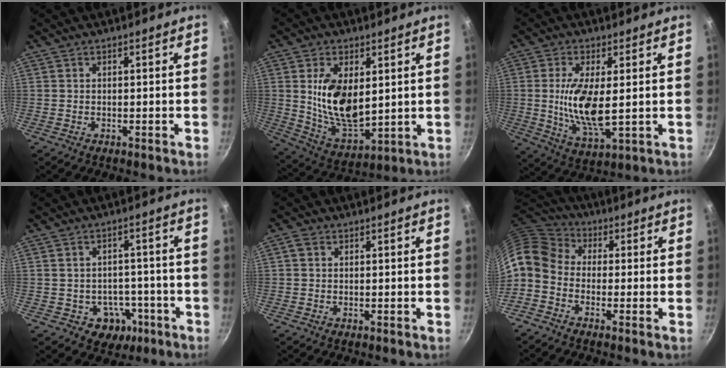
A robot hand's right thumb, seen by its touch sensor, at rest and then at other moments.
{"total": 13.8, "force": [2.0, 7.4, 11.5], "torque": [-0.205, -0.021, 0.049]}
{"total": 11.3, "force": [0.6, 4.3, 10.5], "torque": [-0.206, -0.017, 0.016]}
{"total": 7.0, "force": [-2.8, 5.9, 2.5], "torque": [0.007, 0.033, -0.023]}
{"total": 1.5, "force": [0.4, 1.2, 0.8], "torque": [-0.014, 0.004, 0.005]}
{"total": 10.1, "force": [-1.3, 7.6, 6.5], "torque": [-0.122, 0.042, -0.049]}